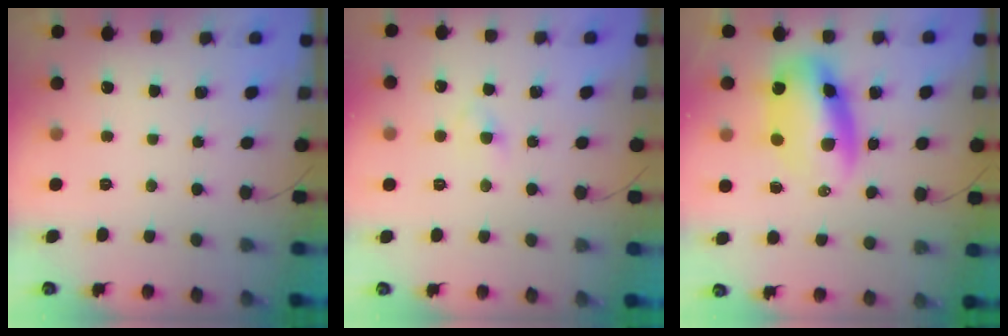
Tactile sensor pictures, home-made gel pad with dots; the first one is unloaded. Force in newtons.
{"total": 2.6, "press": 2.4, "slide": 1.1}
{"total": 11.5, "press": 11.2, "slide": 2.9}